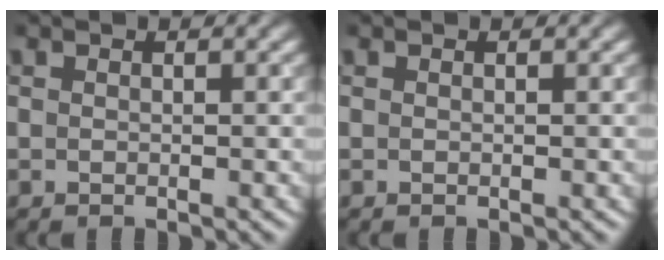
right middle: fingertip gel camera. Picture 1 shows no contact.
{"total": 0.0}